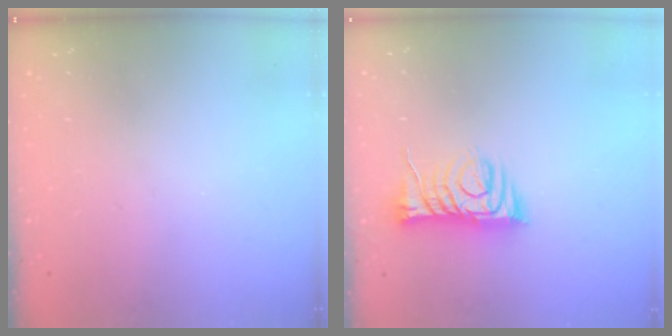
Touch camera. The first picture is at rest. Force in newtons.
{"total": 9.6, "press": 9.6, "slide": 0.5}